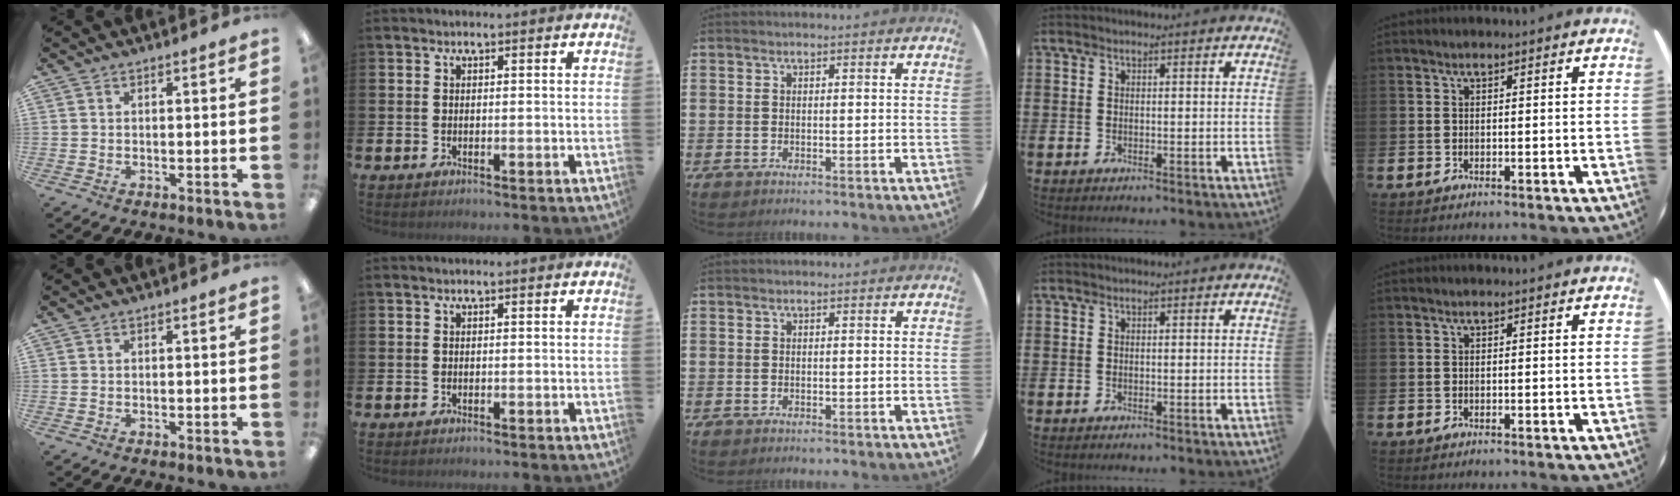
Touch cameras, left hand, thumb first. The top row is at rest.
{}